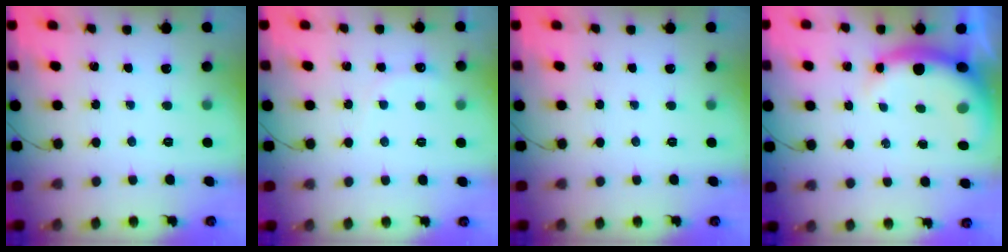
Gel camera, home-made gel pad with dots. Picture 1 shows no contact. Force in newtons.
{"total": 3.0, "press": 2.9, "slide": 0.8}
{"total": 0.0}
{"total": 7.2, "press": 7.0, "slide": 1.7}